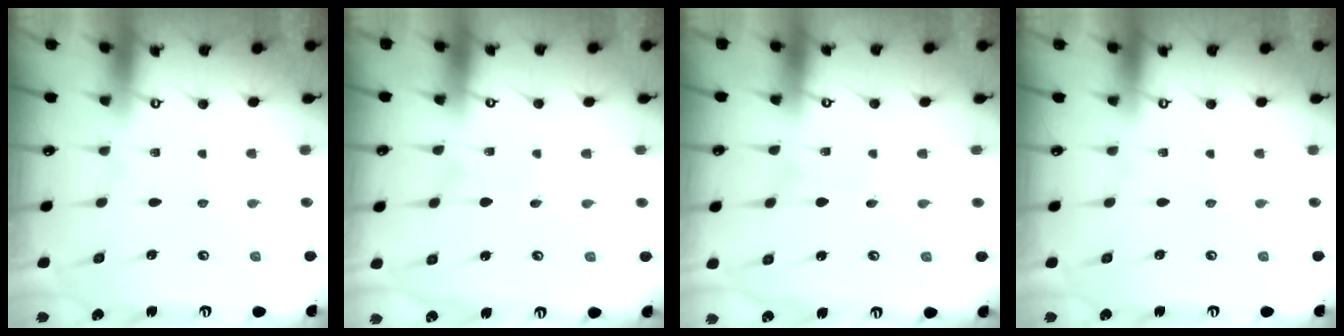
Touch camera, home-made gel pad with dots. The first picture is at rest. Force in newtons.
{"total": 1.7, "press": 1.7, "slide": 0.1}
{"total": 1.7, "press": 1.7, "slide": 0.1}
{"total": 0.0}